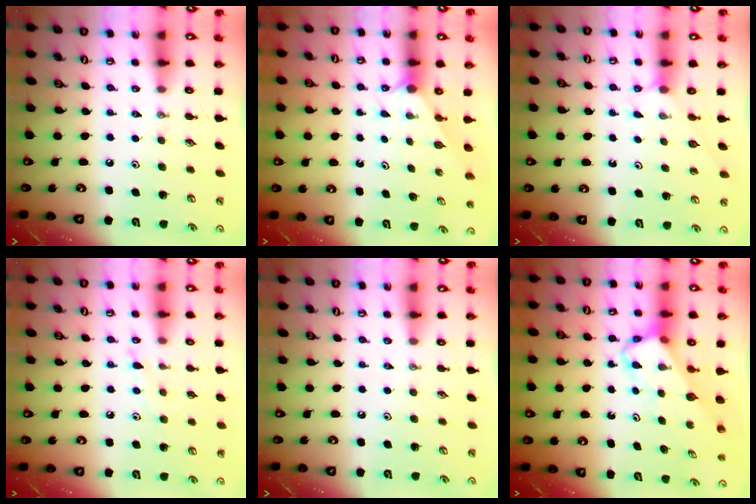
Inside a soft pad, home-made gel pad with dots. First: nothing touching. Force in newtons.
{"total": 0.9, "press": 0.9, "slide": 0.2}
{"total": 3.6, "press": 3.6, "slide": 0.3}
{"total": 6.7, "press": 6.6, "slide": 0.7}
{"total": 0.0}
{"total": 4.0, "press": 4.0, "slide": 0.2}